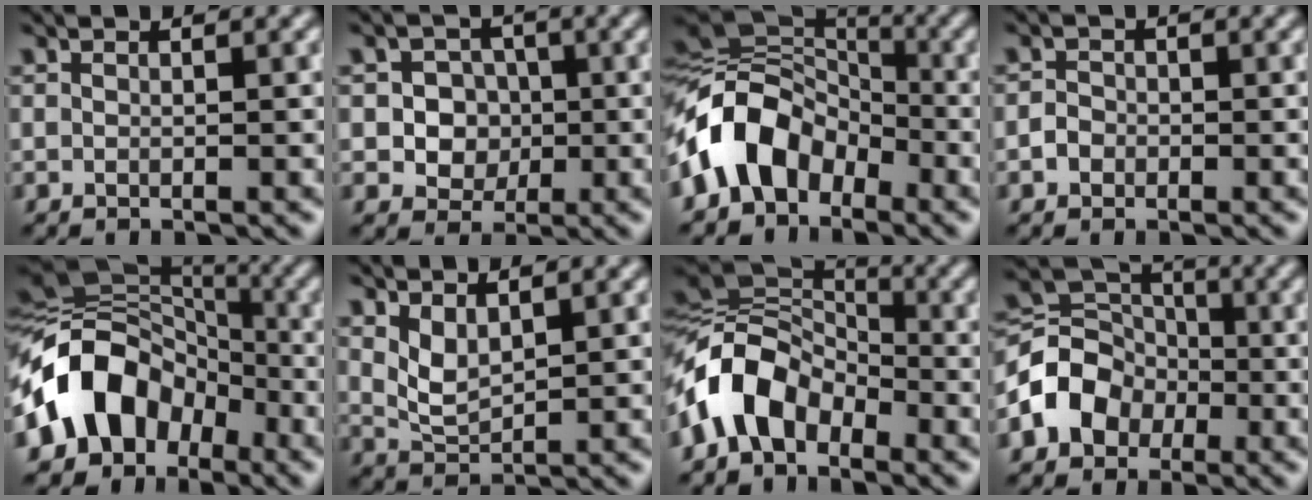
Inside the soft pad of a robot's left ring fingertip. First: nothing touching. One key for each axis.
{"total": 4.0, "fx": -0.4, "fy": 3.6, "fz": 1.7, "tx": -0.007, "ty": 0.004, "tz": -0.023}
{"total": 8.6, "fx": -3.7, "fy": 6.0, "fz": 5.0, "tx": -0.080, "ty": 0.013, "tz": -0.089}
{"total": 1.4, "fx": -0.6, "fy": 1.2, "fz": 0.4, "tx": -0.001, "ty": 0.001, "tz": -0.014}
{"total": 10.5, "fx": -4.3, "fy": 7.9, "fz": 5.4, "tx": -0.086, "ty": 0.019, "tz": -0.104}
{"total": 2.4, "fx": 1.3, "fy": 1.1, "fz": 1.6, "tx": -0.040, "ty": -0.008, "tz": 0.033}
{"total": 7.9, "fx": -3.6, "fy": 5.1, "fz": 4.9, "tx": -0.092, "ty": 0.011, "tz": -0.085}
{"total": 5.4, "fx": -2.0, "fy": 4.4, "fz": 2.3, "tx": -0.029, "ty": 0.008, "tz": -0.050}